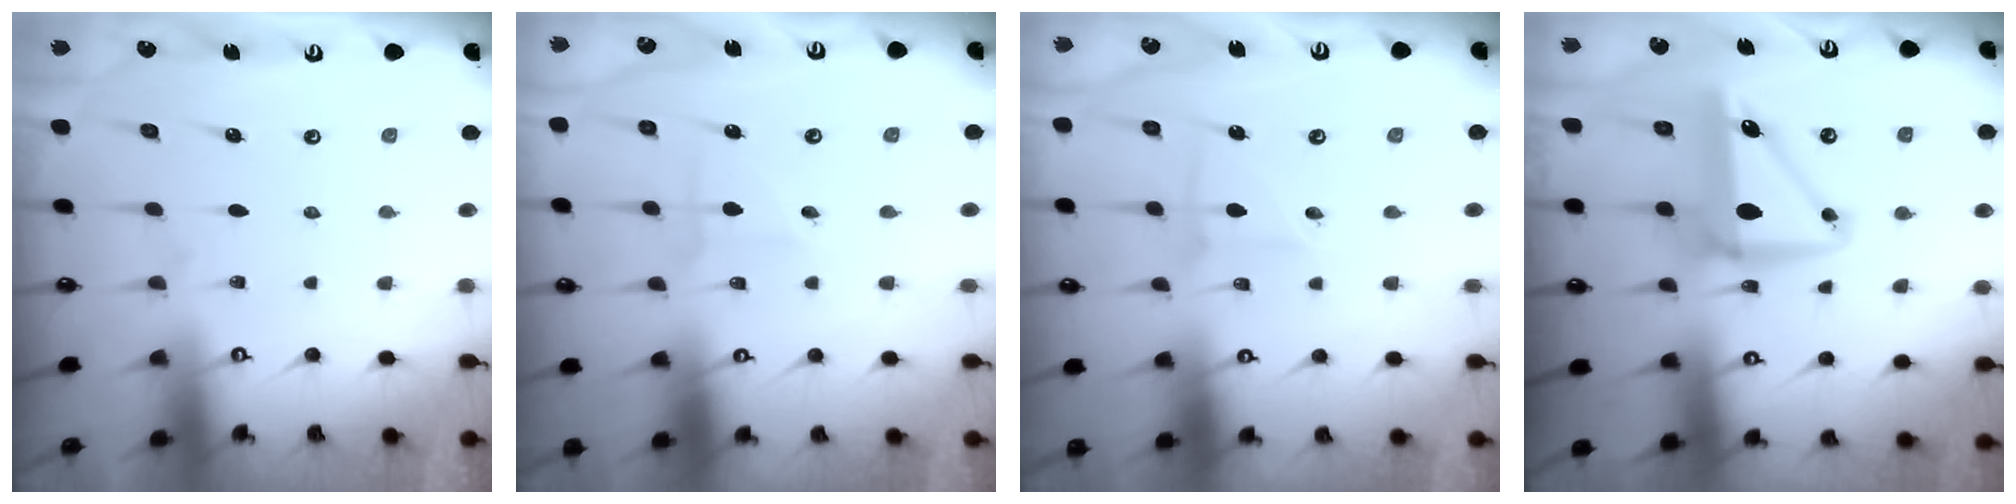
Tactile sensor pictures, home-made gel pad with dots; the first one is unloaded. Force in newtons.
{"total": 2.2, "press": 2.2, "slide": 0.1}
{"total": 2.8, "press": 2.7, "slide": 0.9}
{"total": 10.3, "press": 10.1, "slide": 2.2}